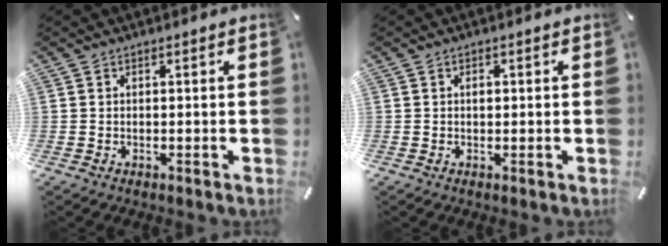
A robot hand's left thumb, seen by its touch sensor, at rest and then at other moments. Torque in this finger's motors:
{"motor_torque": [0.08, 0.07, 0.14, 0.10, 0.05]}